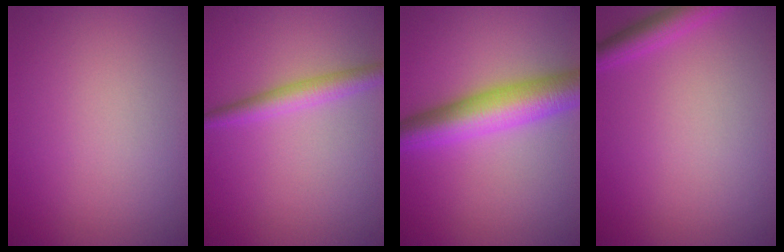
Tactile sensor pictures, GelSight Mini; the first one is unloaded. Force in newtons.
{"total": 2.6, "press": 2.6, "slide": 0.1}
{"total": 6.9, "press": 6.9, "slide": 0.2}
{"total": 2.5, "press": 2.5, "slide": 0.1}